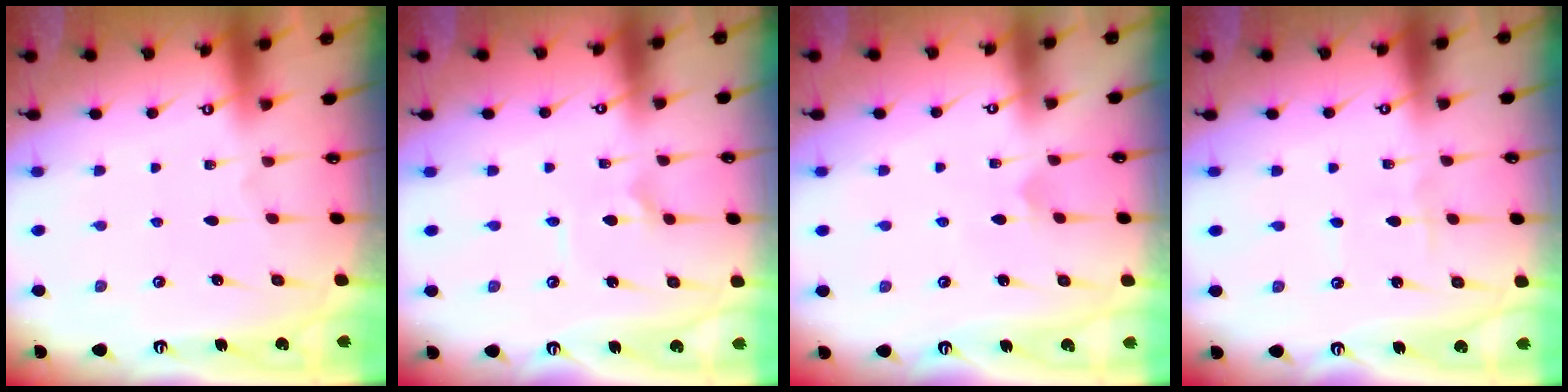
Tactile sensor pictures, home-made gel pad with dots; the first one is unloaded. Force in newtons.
{"total": 1.6, "press": 1.6, "slide": 0.1}
{"total": 3.6, "press": 3.5, "slide": 0.2}
{"total": 2.3, "press": 2.3, "slide": 0.3}